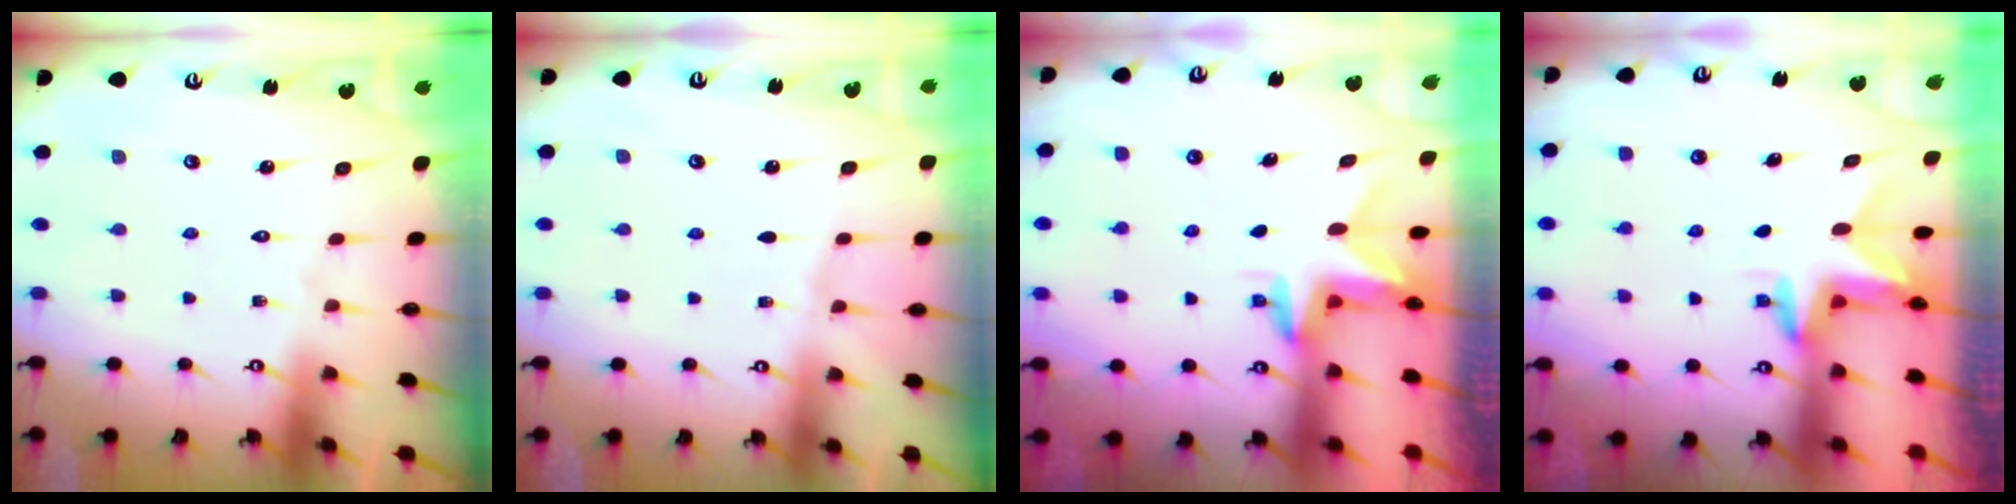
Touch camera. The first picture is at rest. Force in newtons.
{"total": 1.8, "press": 1.8, "slide": 0.3}
{"total": 3.0, "press": 3.0, "slide": 0.2}
{"total": 3.1, "press": 3.1, "slide": 0.2}